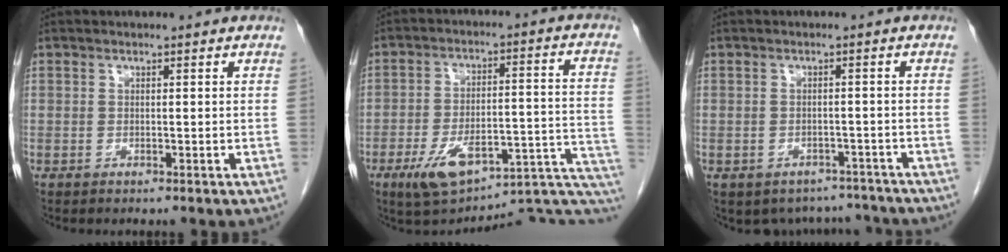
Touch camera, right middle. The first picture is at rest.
{"total": 20.0, "force": [-12.0, 5.8, 14.9], "torque": [-0.148, 0.061, -0.163]}
{"total": 7.7, "force": [-6.7, 3.7, 0.5], "torque": [0.002, 0.017, -0.076]}